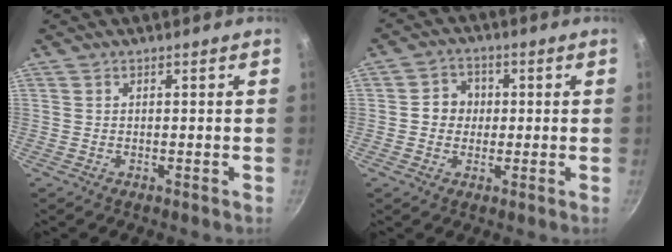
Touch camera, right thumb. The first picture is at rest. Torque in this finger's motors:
{"motor_torque": [0.26, 1.59, 0.43, 0.26, 0.03]}